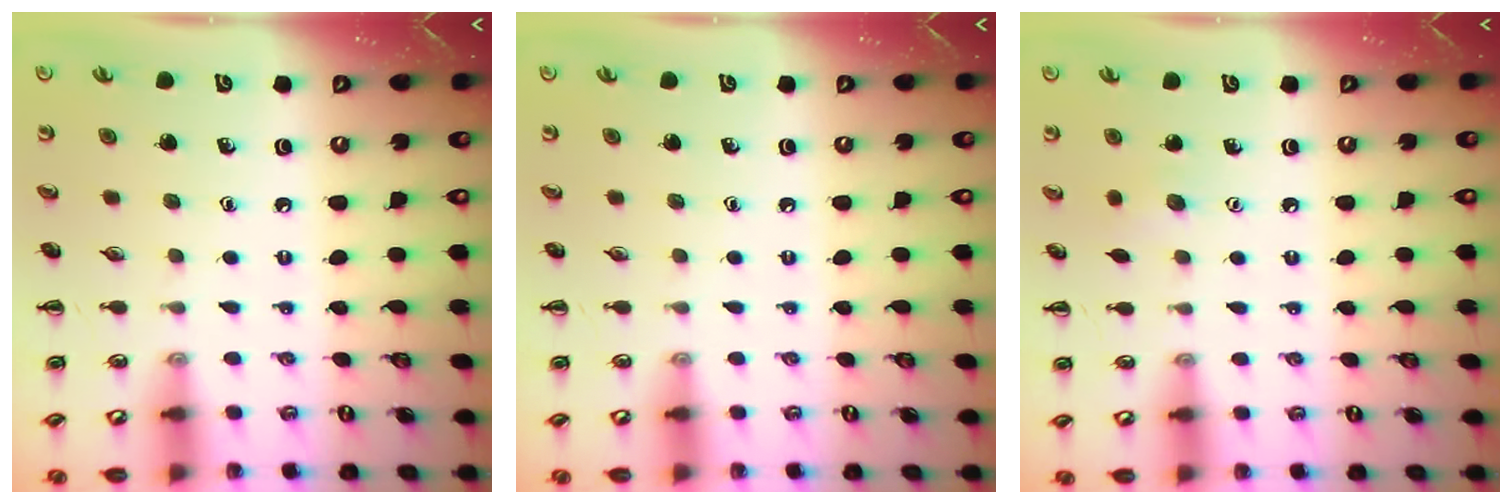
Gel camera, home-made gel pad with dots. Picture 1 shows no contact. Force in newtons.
{"total": 0.0}
{"total": 3.8, "press": 3.6, "slide": 0.9}